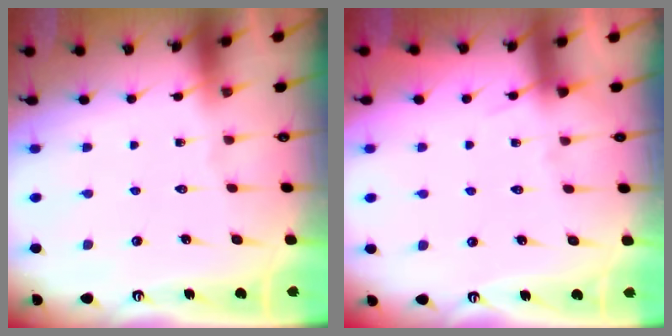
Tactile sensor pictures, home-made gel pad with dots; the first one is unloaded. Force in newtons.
{"total": 4.4, "press": 4.3, "slide": 0.7}